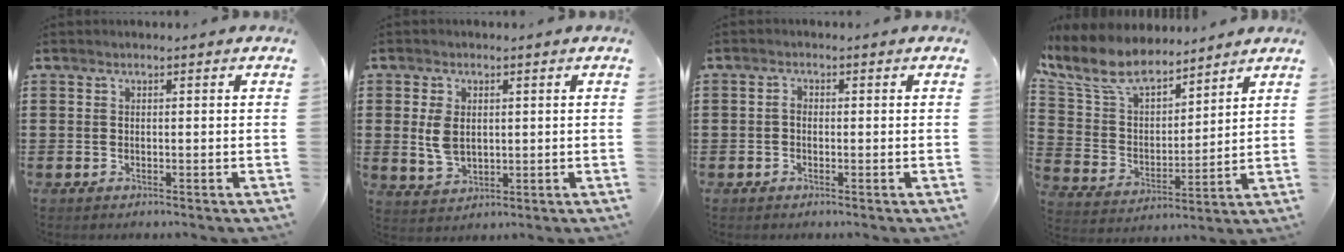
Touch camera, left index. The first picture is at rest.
{"total": 4.7, "force": [0.7, 3.2, 3.3], "torque": [-0.087, 0.005, 0.008]}
{"total": 1.2, "force": [-0.2, 0.8, 1.0], "torque": [-0.020, 0.004, -0.006]}
{"total": 10.0, "force": [8.4, 3.6, 4.0], "torque": [-0.118, -0.039, 0.153]}